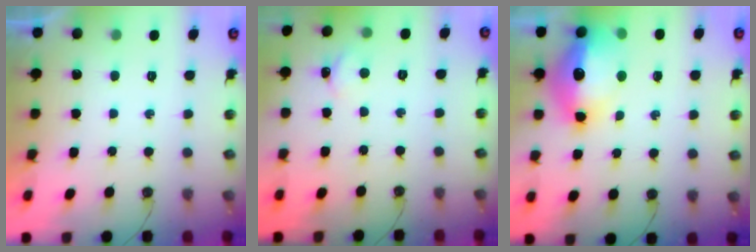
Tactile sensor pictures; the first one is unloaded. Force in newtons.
{"total": 2.3, "press": 2.3, "slide": 0.4}
{"total": 16.4, "press": 16.3, "slide": 1.9}